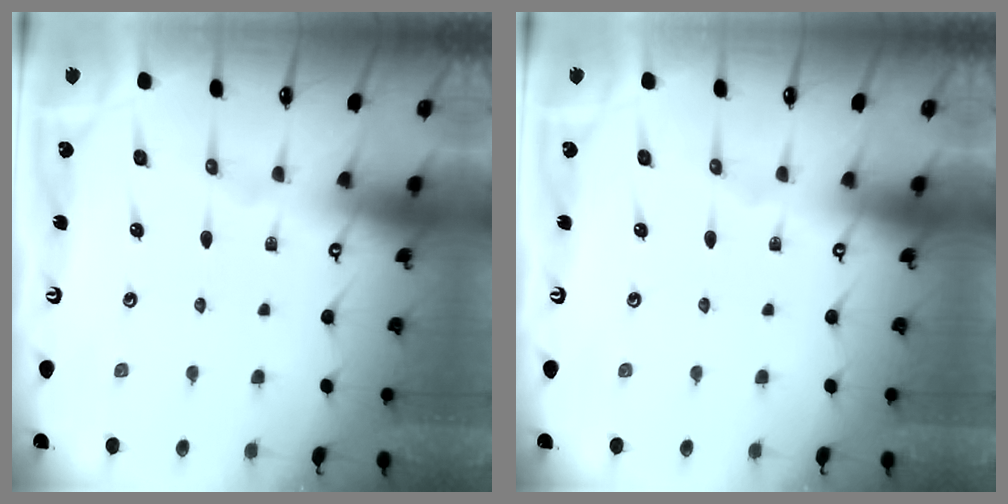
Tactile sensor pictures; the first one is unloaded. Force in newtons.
{"total": 0.0}